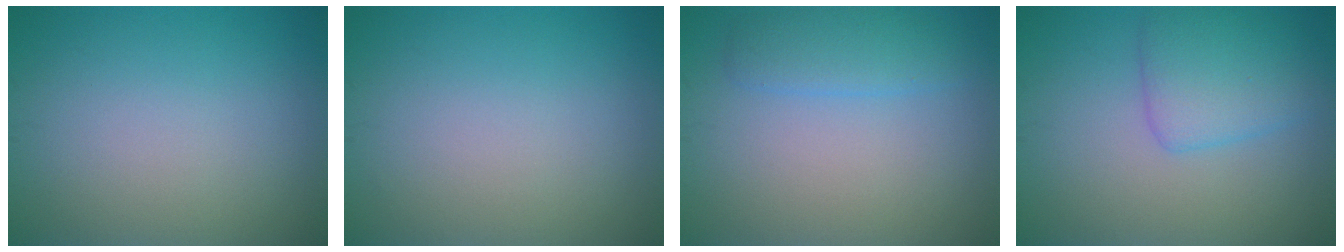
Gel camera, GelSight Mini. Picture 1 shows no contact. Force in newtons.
{"total": 0.0}
{"total": 2.5, "press": 2.5, "slide": 0.2}
{"total": 3.8, "press": 3.8, "slide": 0.1}